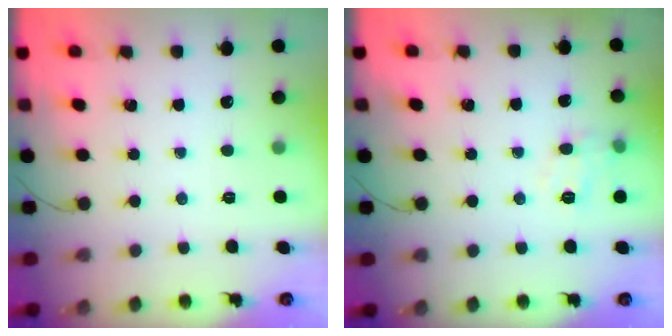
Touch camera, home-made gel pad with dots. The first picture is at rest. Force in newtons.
{"total": 8.5, "press": 8.5, "slide": 1.0}